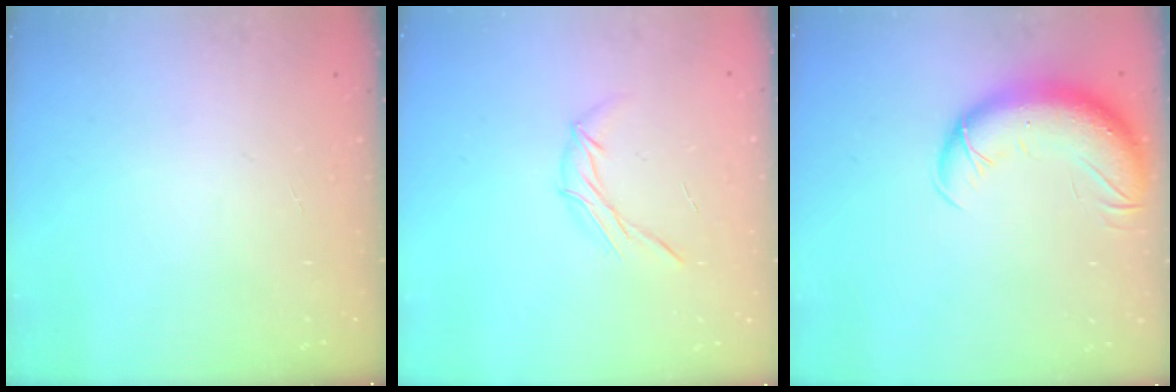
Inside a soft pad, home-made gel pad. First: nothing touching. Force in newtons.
{"total": 6.6, "press": 6.6, "slide": 0.2}
{"total": 12.3, "press": 11.9, "slide": 3.0}